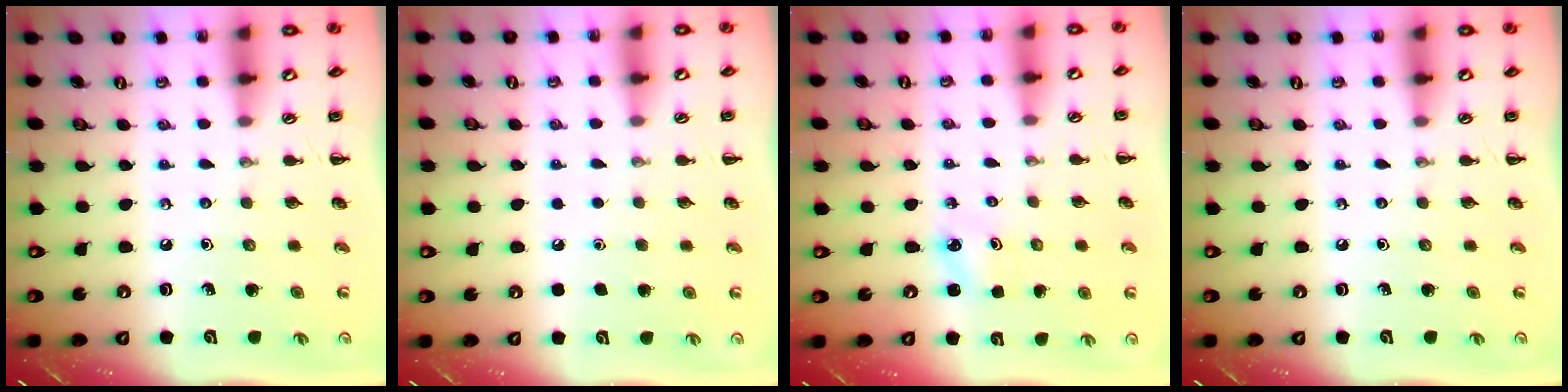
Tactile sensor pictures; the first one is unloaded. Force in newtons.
{"total": 1.6, "press": 1.6, "slide": 0.1}
{"total": 2.0, "press": 2.0, "slide": 0.5}
{"total": 0.0}